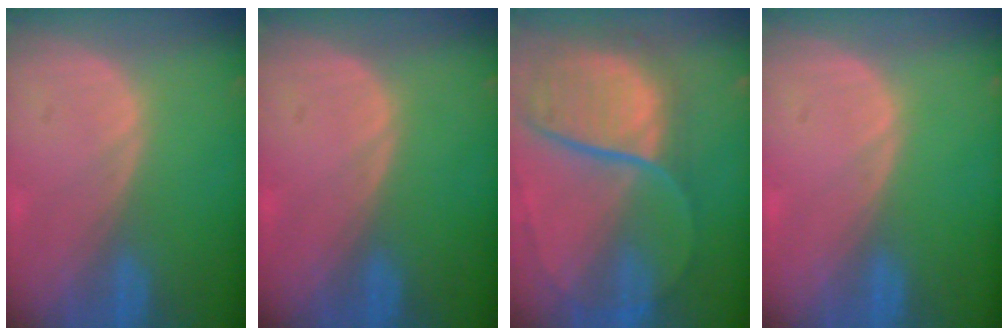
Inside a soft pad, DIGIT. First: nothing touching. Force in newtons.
{"total": 0.0}
{"total": 11.4, "press": 9.5, "slide": 6.4}
{"total": 0.0}